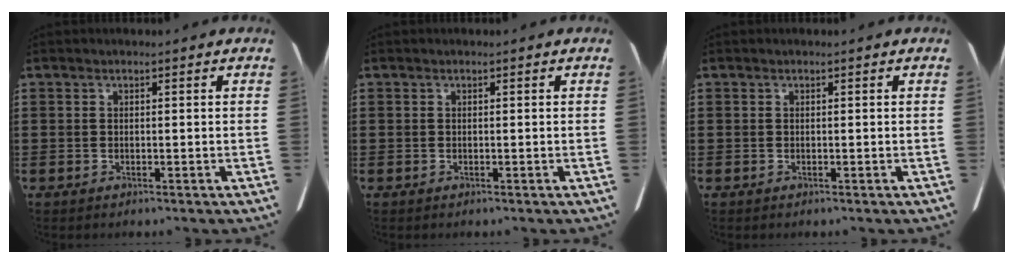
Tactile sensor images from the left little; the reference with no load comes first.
{"total": 0.0}
{"total": 0.0}